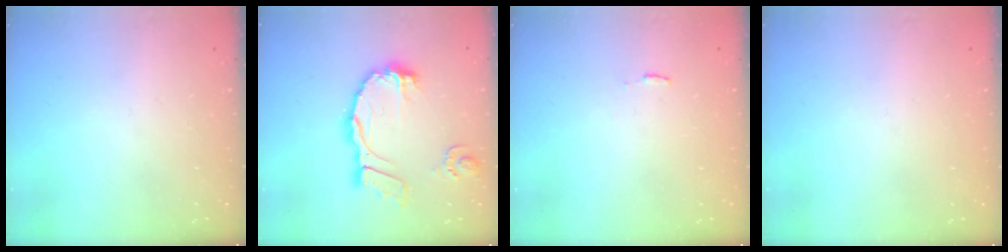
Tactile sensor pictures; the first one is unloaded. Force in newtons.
{"total": 14.7, "press": 14.6, "slide": 1.7}
{"total": 3.0, "press": 3.0, "slide": 0.2}
{"total": 0.0}